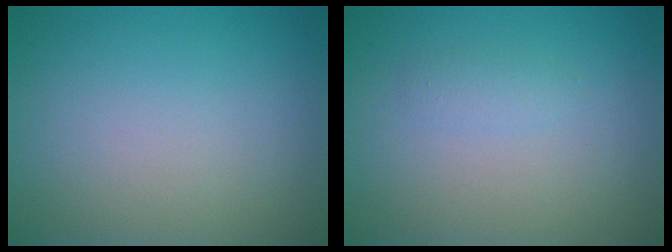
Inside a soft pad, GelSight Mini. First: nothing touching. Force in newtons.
{"total": 1.0, "press": 1.0, "slide": 0.1}